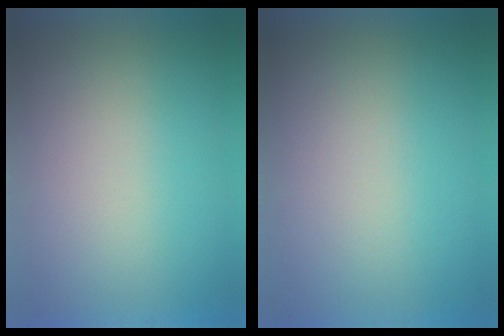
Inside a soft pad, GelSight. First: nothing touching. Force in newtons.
{"total": 4.0}